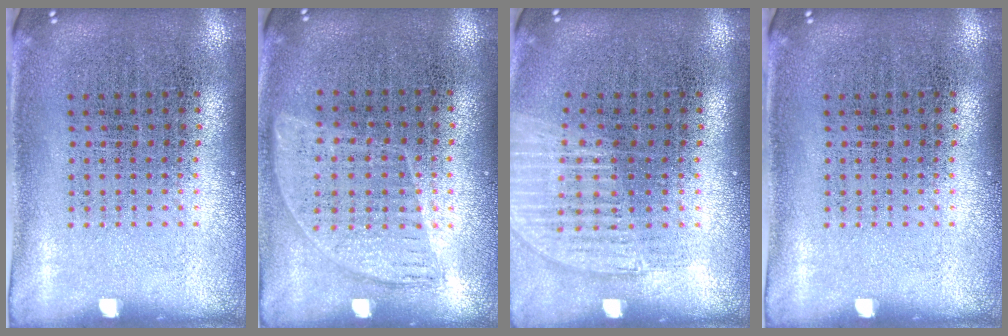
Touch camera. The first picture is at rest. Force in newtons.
{"total": 0.9, "press": 0.8, "slide": 0.5}
{"total": 1.2, "press": 1.1, "slide": 0.4}
{"total": 0.0}